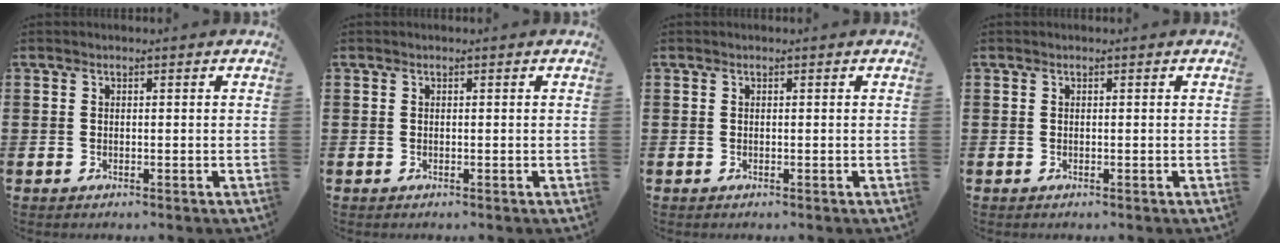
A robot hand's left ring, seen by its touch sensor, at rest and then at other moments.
{"total": 0.0}
{"total": 0.0}
{"total": 0.0}